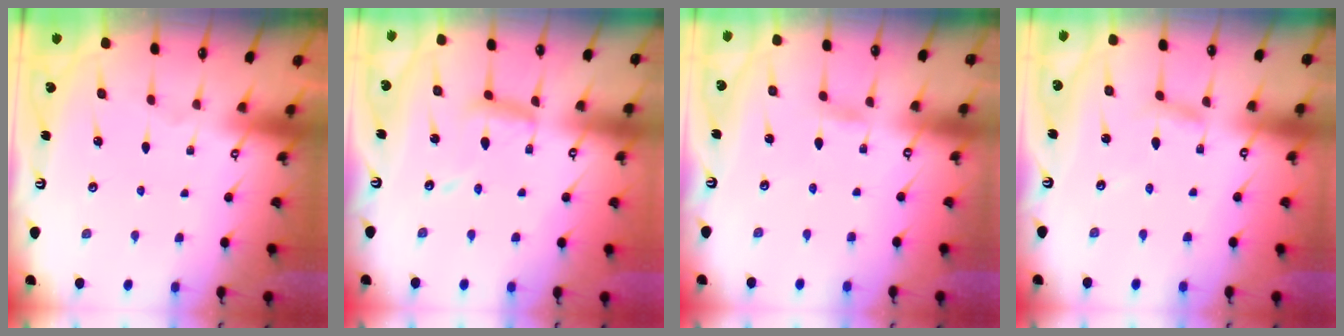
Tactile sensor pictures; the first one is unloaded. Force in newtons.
{"total": 11.7, "press": 11.7, "slide": 1.0}
{"total": 1.7, "press": 1.7, "slide": 0.1}
{"total": 3.4, "press": 3.4, "slide": 0.3}